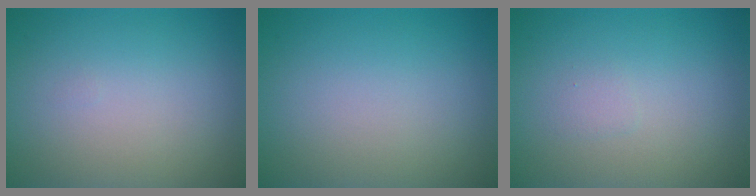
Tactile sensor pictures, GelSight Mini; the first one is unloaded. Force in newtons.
{"total": 0.0}
{"total": 0.6, "press": 0.6, "slide": 0.1}